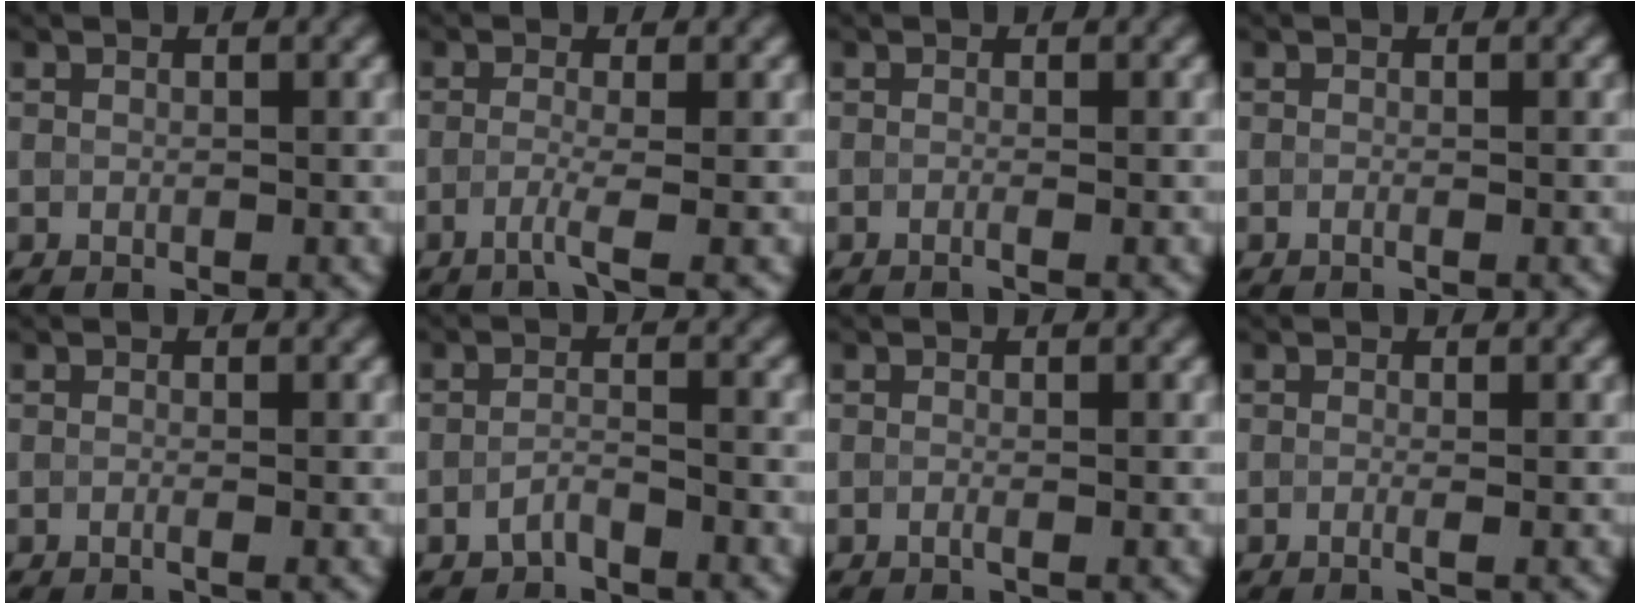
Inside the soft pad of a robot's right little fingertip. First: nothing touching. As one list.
[{"total": 1.9, "force": [-1.5, -0.2, 1.1], "torque": [-0.021, -0.002, -0.034]}, {"total": 0.7, "force": [-0.7, 0.0, 0.2], "torque": [-0.001, -0.009, -0.016]}, {"total": 0.6, "force": [-0.5, 0.2, 0.3], "torque": [0.001, -0.007, -0.016]}, {"total": 0.7, "force": [-0.5, 0.2, 0.4], "torque": [-0.001, -0.008, -0.019]}, {"total": 1.8, "force": [-1.8, -0.1, -0.1], "torque": [-0.007, 0.005, -0.032]}, {"total": 0.6, "force": [-0.6, 0.0, 0.1], "torque": [-0.002, -0.006, -0.011]}, {"total": 0.8, "force": [-0.6, 0.2, 0.5], "torque": [-0.005, -0.009, -0.020]}]